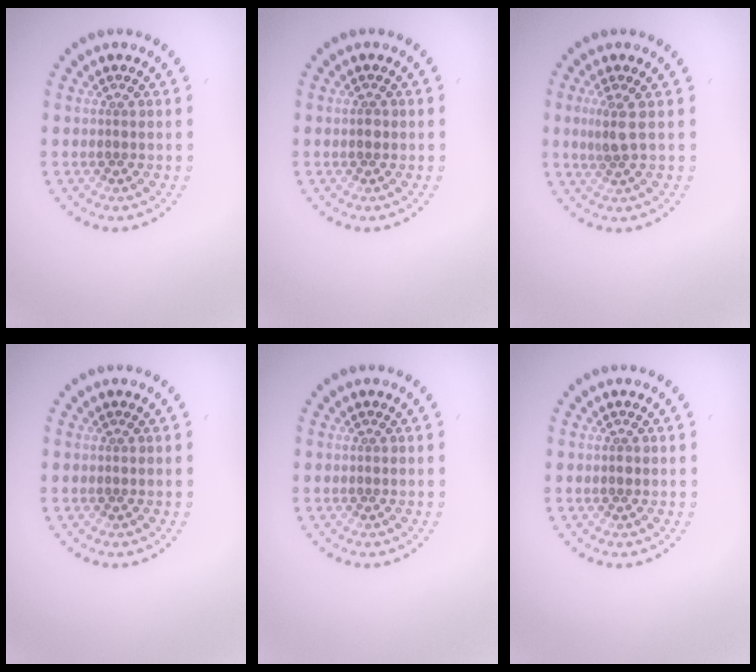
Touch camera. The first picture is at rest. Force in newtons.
{"total": 0.9, "press": 0.9, "slide": 0.0}
{"total": 2.1, "press": 1.7, "slide": 1.2}
{"total": 0.0}
{"total": 0.0}
{"total": 0.6, "press": 0.6, "slide": 0.1}